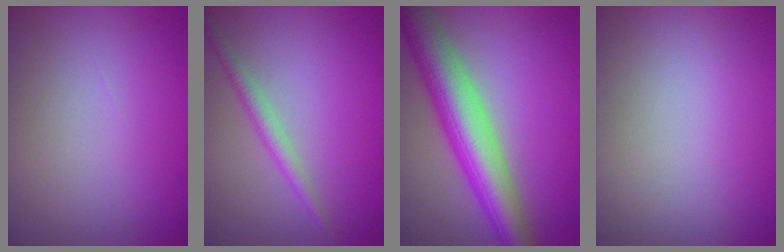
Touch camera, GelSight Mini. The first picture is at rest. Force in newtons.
{"total": 2.0, "press": 2.0, "slide": 0.1}
{"total": 8.4, "press": 8.4, "slide": 0.3}
{"total": 0.0}